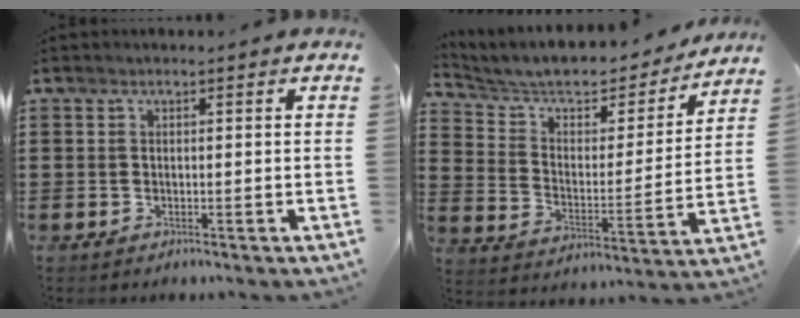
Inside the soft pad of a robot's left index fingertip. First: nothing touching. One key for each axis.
{"total": 7.2, "fx": 6.3, "fy": 2.3, "fz": 2.7, "tx": -0.076, "ty": -0.043, "tz": 0.104}